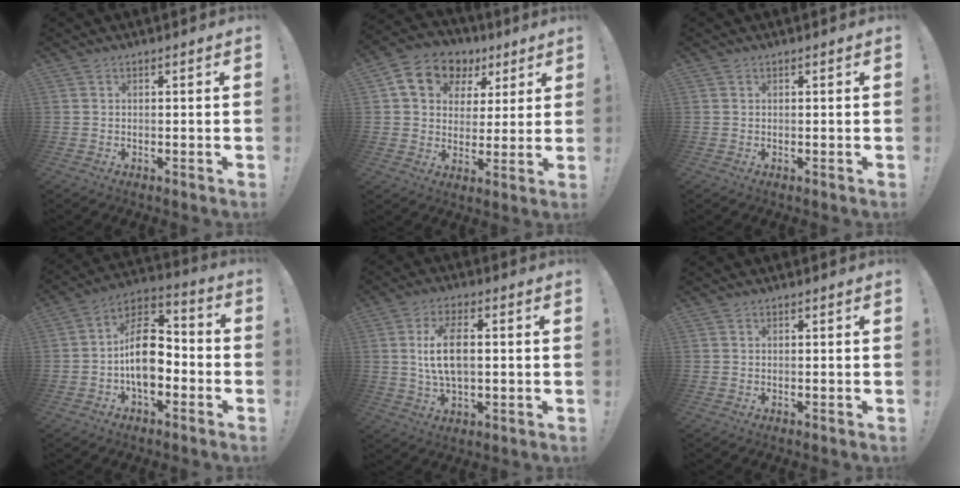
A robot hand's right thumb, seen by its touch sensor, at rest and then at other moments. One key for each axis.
{"total": 13.0, "fx": 5.9, "fy": 10.0, "fz": 5.8, "tx": -0.084, "ty": -0.020, "tz": 0.113}
{"total": 0.0}
{"total": 14.9, "fx": -2.3, "fy": 9.3, "fz": 11.4, "tx": -0.187, "ty": 0.021, "tz": -0.035}
{"total": 10.3, "fx": 0.8, "fy": 5.1, "fz": 8.9, "tx": -0.152, "ty": -0.003, "tz": 0.011}
{"total": 0.0}